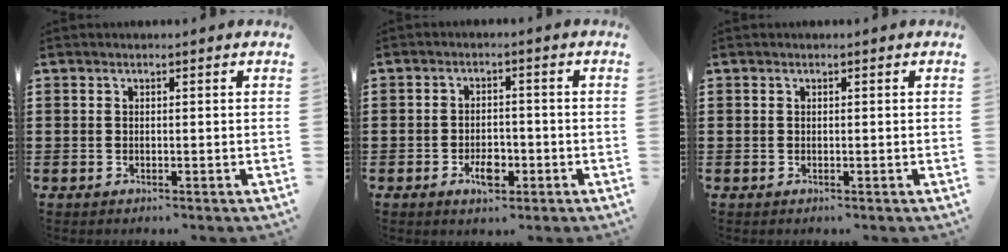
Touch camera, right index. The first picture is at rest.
{"total": 4.1, "force": [-1.7, 2.1, 3.1], "torque": [-0.050, 0.000, -0.032]}
{"total": 0.0}